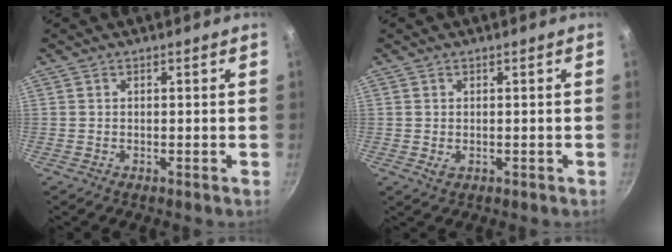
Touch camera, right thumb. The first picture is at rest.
{"total": 1.3, "force": [-0.1, 0.8, 1.0], "torque": [-0.017, -0.002, 0.001]}